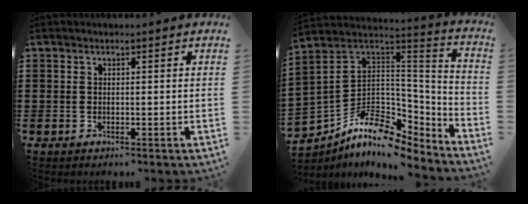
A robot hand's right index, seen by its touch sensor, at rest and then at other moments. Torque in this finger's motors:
{"motor_torque": [1.11, 1.02, 0.35, 0.01]}